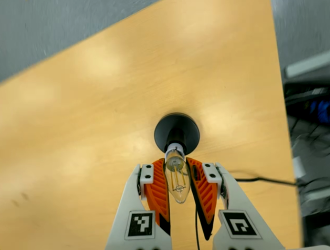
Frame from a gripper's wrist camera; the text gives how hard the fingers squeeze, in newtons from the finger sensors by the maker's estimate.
{"total": 17.8, "left": 16.6, "right": 18.9}